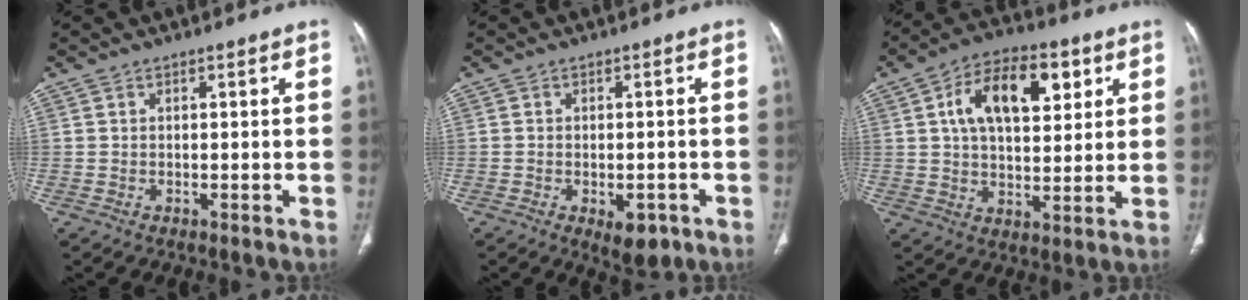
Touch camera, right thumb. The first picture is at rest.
{"total": 5.1, "force": [-2.3, 2.6, 3.7], "torque": [-0.038, 0.007, -0.020]}
{"total": 15.7, "force": [5.3, 8.7, 12.0], "torque": [-0.165, 0.001, 0.086]}